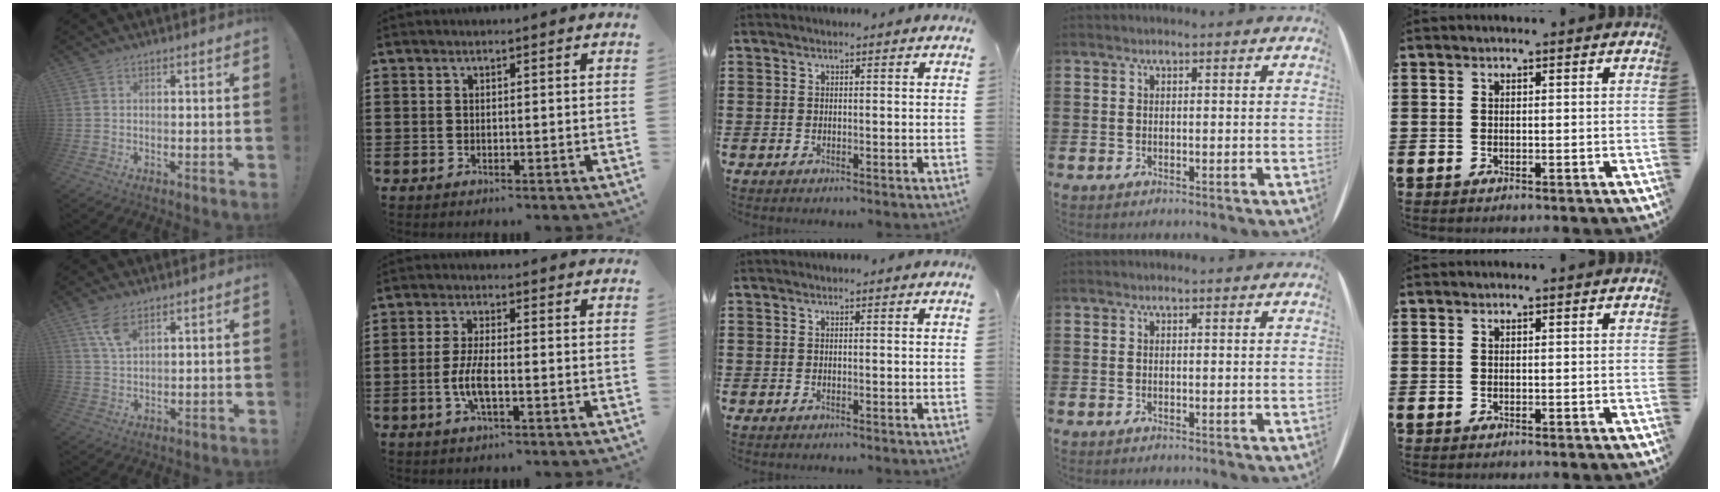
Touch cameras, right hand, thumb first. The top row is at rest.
{"thumb": {"total": 6.6, "force": [4.2, 2.8, 4.2], "torque": [-0.084, -0.015, 0.078]}, "index": {"total": 4.8, "force": [-1.3, 1.3, 4.4], "torque": [-0.105, -0.004, -0.032]}}